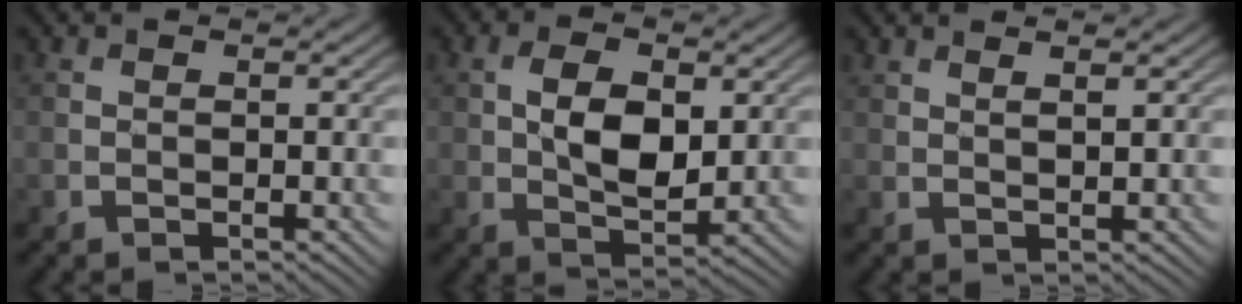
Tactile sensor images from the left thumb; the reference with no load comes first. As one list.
[{"total": 6.5, "force": [1.0, 3.5, 5.4], "torque": [-0.106, -0.001, 0.018]}, {"total": 1.6, "force": [1.1, 0.2, 1.1], "torque": [-0.017, -0.004, 0.020]}]